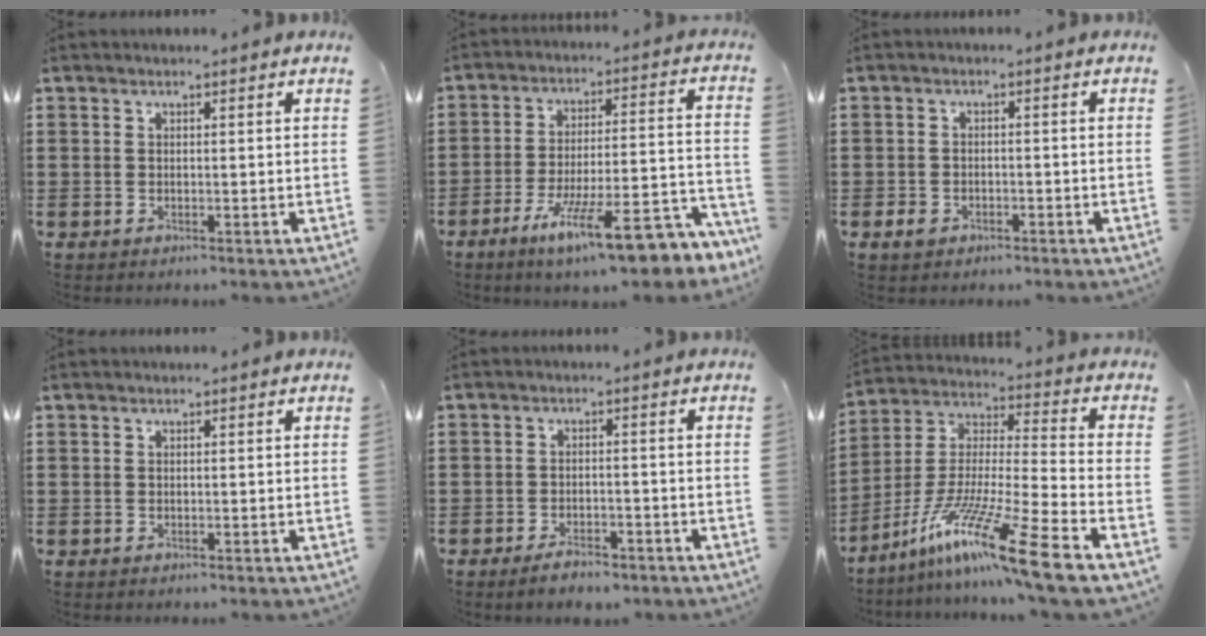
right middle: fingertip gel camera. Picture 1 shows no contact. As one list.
[{"total": 14.2, "force": [-9.8, 2.6, 10.0], "torque": [-0.160, 0.028, -0.169]}, {"total": 2.1, "force": [-1.3, 1.3, 1.0], "torque": [-0.029, 0.000, -0.030]}, {"total": 0.0}, {"total": 3.1, "force": [-2.7, 0.9, 1.3], "torque": [-0.022, 0.004, -0.051]}, {"total": 15.5, "force": [-11.5, -0.8, 10.4], "torque": [-0.207, 0.001, -0.223]}]